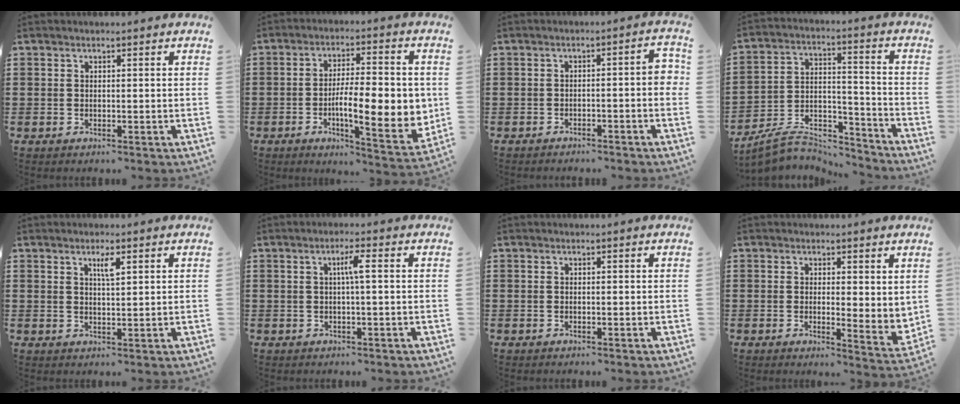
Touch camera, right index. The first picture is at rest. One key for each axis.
{"total": 13.0, "fx": -1.5, "fy": 3.7, "fz": 12.3, "tx": -0.174, "ty": -0.018, "tz": -0.027}
{"total": 2.7, "fx": -2.0, "fy": 0.1, "fz": 1.8, "tx": -0.030, "ty": 0.002, "tz": -0.039}
{"total": 7.6, "fx": -6.8, "fy": 2.5, "fz": 2.1, "tx": -0.045, "ty": 0.012, "tz": -0.131}
{"total": 2.6, "fx": 1.3, "fy": 0.4, "fz": 2.1, "tx": -0.037, "ty": 0.000, "tz": 0.019}
{"total": 2.8, "fx": 0.2, "fy": -0.2, "fz": 2.8, "tx": -0.051, "ty": 0.000, "tz": 0.000}
{"total": 0.0}
{"total": 2.2, "fx": 1.5, "fy": 0.9, "fz": 1.3, "tx": -0.024, "ty": -0.001, "tz": 0.028}